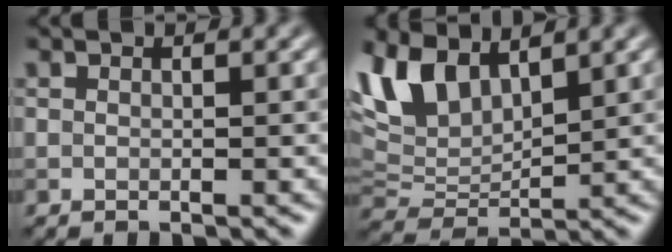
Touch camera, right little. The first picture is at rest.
{"total": 7.4, "force": [4.0, 3.8, 4.9], "torque": [-0.114, 0.006, 0.075]}